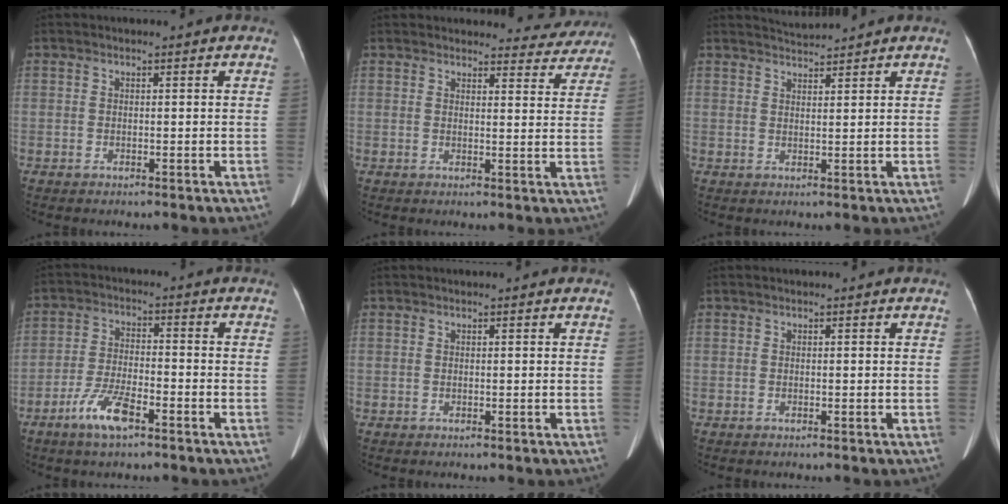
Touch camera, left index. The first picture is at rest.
{"total": 7.4, "force": [7.2, 2.0, 0.0], "torque": [0.026, -0.016, 0.059]}
{"total": 2.7, "force": [2.6, -0.5, -0.2], "torque": [0.001, 0.009, 0.052]}
{"total": 6.8, "force": [-4.2, 1.6, 5.1], "torque": [-0.108, -0.003, -0.079]}
{"total": 0.0}
{"total": 0.0}